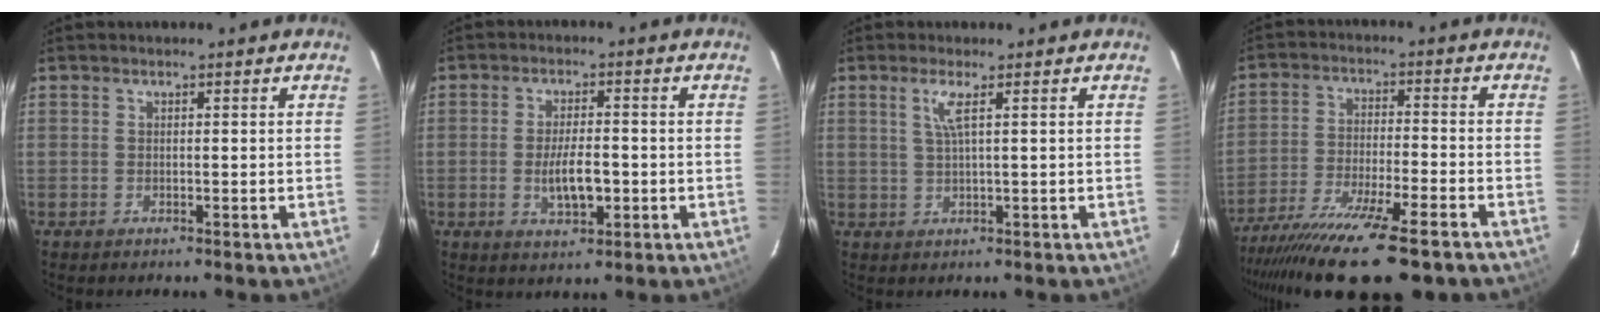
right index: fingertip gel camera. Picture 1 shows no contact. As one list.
[{"total": 6.6, "force": [-1.4, 2.4, 6.0], "torque": [-0.115, -0.006, -0.020]}, {"total": 2.7, "force": [1.1, -0.4, 2.5], "torque": [-0.050, -0.002, 0.025]}, {"total": 19.7, "force": [-15.4, 3.4, 11.8], "torque": [-0.234, -0.055, -0.252]}]